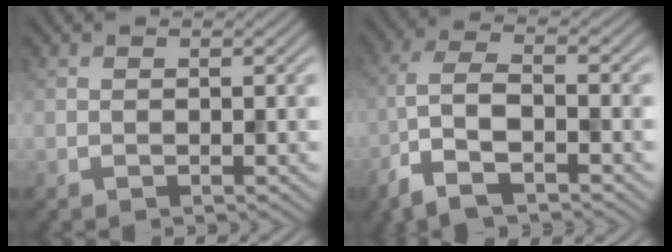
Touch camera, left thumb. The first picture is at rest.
{"total": 7.4, "force": [-4.1, 2.6, 5.6], "torque": [-0.125, 0.000, -0.091]}